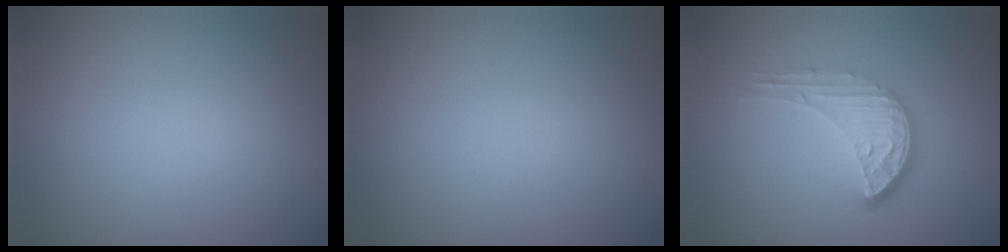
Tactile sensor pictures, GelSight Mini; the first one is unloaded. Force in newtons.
{"total": 0.0}
{"total": 3.5, "press": 2.9, "slide": 2.0}